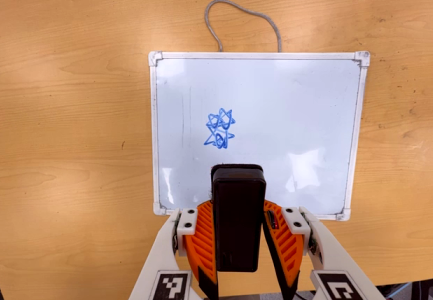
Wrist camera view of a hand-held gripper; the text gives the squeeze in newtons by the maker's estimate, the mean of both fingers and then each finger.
{"total": 5.6, "left": 4.3, "right": 6.9}